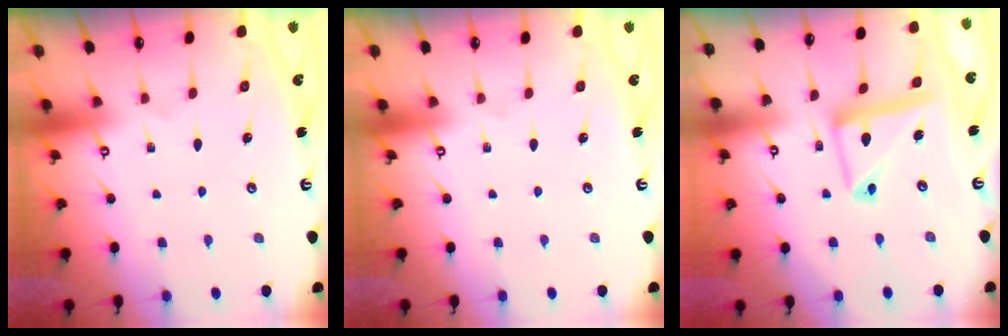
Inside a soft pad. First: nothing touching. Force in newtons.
{"total": 0.0}
{"total": 13.6, "press": 13.5, "slide": 1.5}